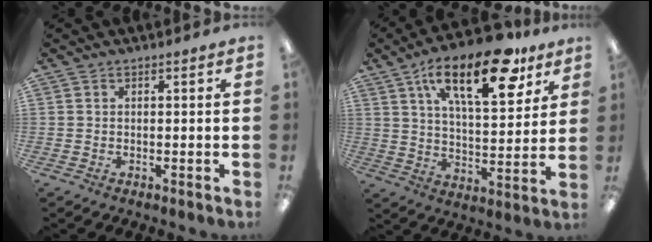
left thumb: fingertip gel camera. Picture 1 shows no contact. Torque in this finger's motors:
{"motor_torque": [0.37, 0.46, 1.33, -1.44, 0.43]}